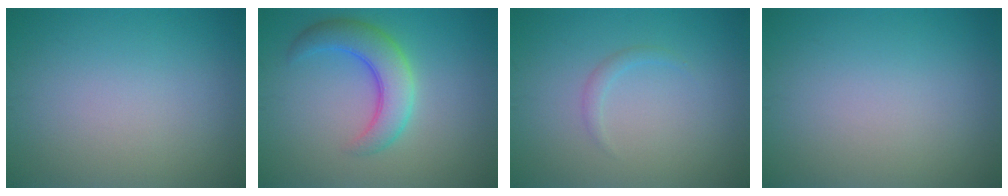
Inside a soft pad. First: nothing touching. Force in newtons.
{"total": 5.0, "press": 5.0, "slide": 0.2}
{"total": 0.9, "press": 0.9, "slide": 0.0}
{"total": 0.0}